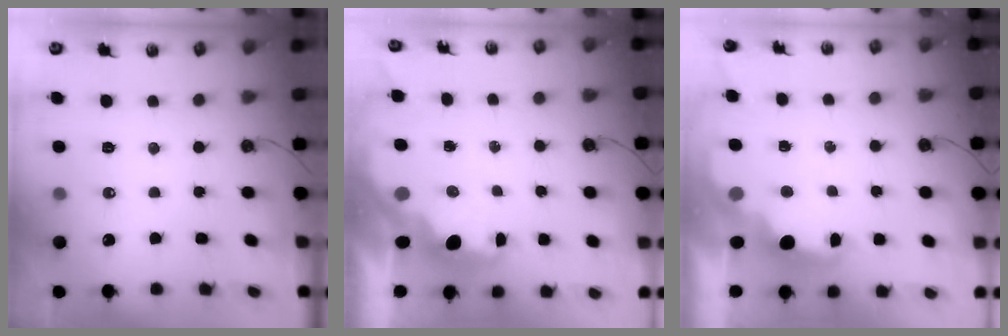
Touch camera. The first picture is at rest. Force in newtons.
{"total": 2.9, "press": 2.8, "slide": 0.4}
{"total": 2.8, "press": 2.6, "slide": 0.9}